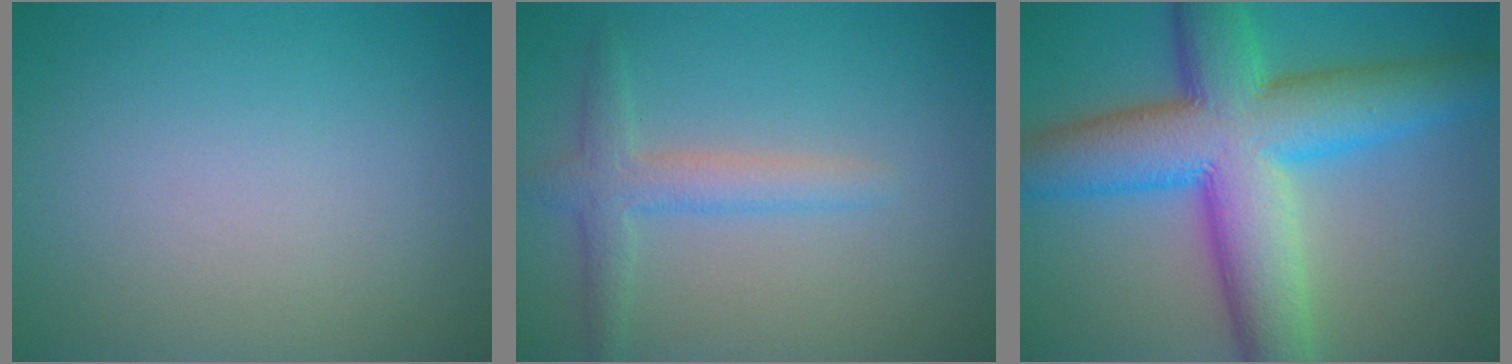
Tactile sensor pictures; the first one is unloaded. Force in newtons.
{"total": 2.8, "press": 2.8, "slide": 0.1}
{"total": 12.5, "press": 12.5, "slide": 0.2}